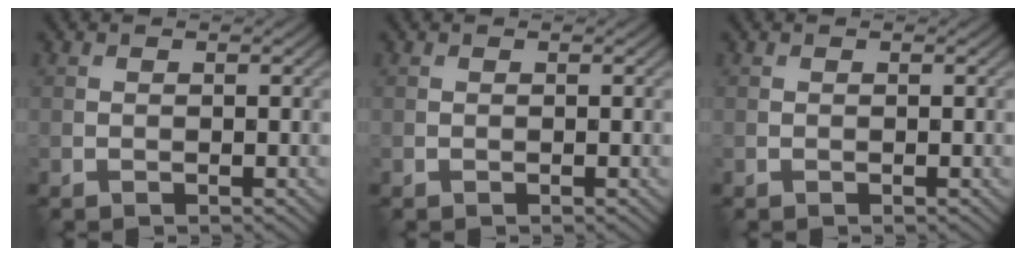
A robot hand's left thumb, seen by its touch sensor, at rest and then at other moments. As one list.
[{"total": 0.0}, {"total": 0.0}]